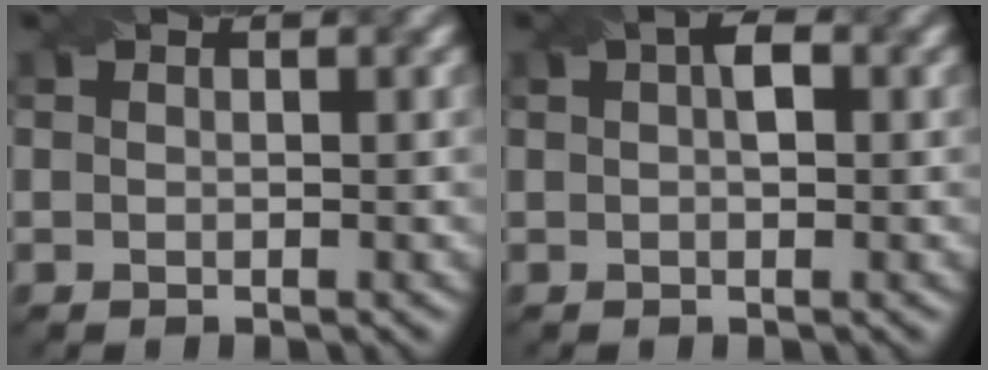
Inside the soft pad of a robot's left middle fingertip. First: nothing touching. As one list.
[{"total": 1.7, "force": [0.4, 0.8, 1.5], "torque": [-0.025, 0.006, 0.005]}]